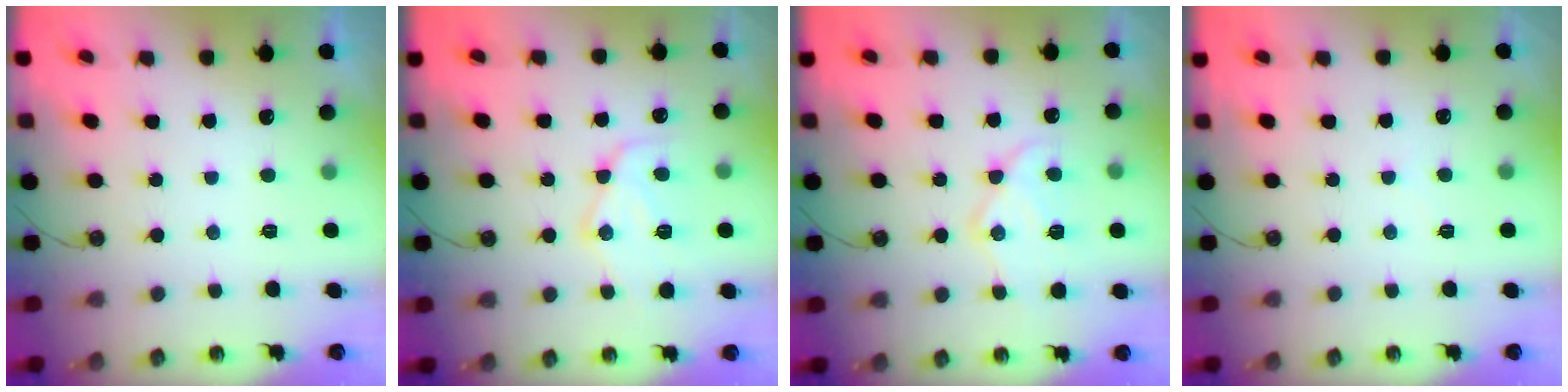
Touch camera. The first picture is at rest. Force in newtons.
{"total": 12.5, "press": 12.4, "slide": 1.2}
{"total": 13.9, "press": 13.8, "slide": 1.0}
{"total": 2.1, "press": 2.1, "slide": 0.4}